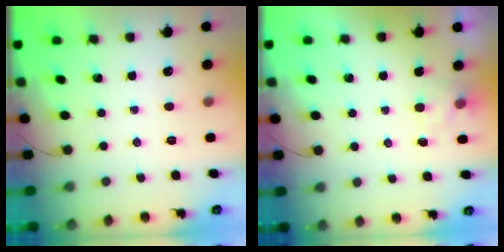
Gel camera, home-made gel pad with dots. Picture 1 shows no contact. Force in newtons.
{"total": 2.0, "press": 1.4, "slide": 1.3}